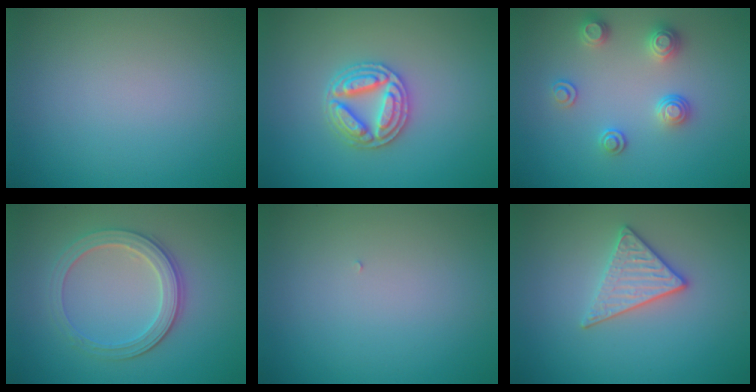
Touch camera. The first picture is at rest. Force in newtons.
{"total": 3.6, "press": 3.5, "slide": 0.8}
{"total": 2.6, "press": 2.6, "slide": 0.5}
{"total": 3.9, "press": 3.3, "slide": 2.0}
{"total": 0.0}
{"total": 2.9, "press": 2.7, "slide": 1.1}